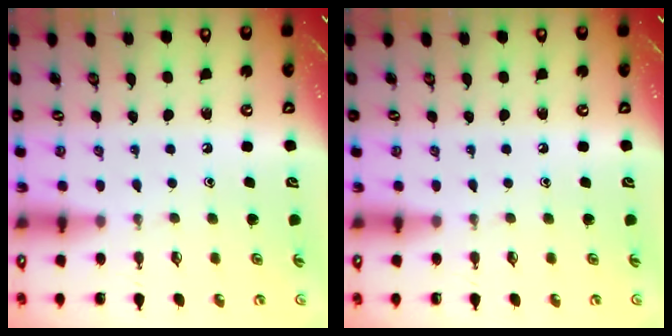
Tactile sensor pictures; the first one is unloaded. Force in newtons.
{"total": 0.0}